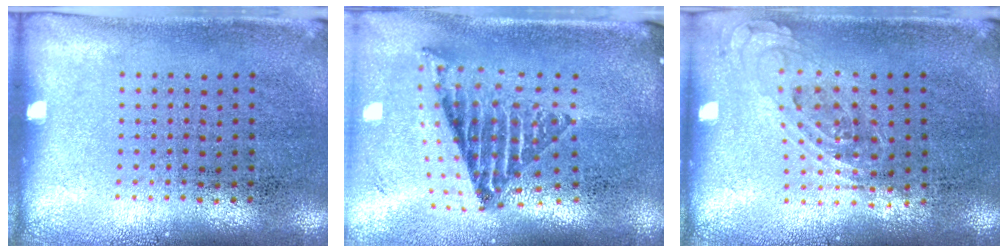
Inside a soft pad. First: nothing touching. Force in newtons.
{"total": 1.9, "press": 1.4, "slide": 1.2}
{"total": 0.8, "press": 0.7, "slide": 0.3}